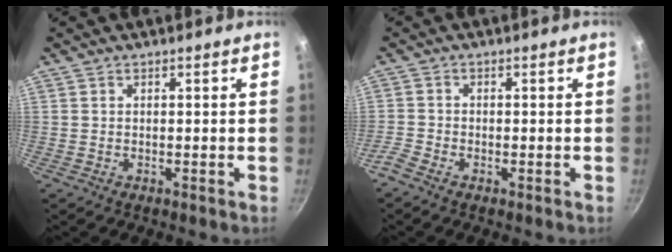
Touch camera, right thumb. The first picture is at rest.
{"total": 2.3, "force": [-1.7, 0.9, 1.2], "torque": [-0.039, 0.010, -0.043]}